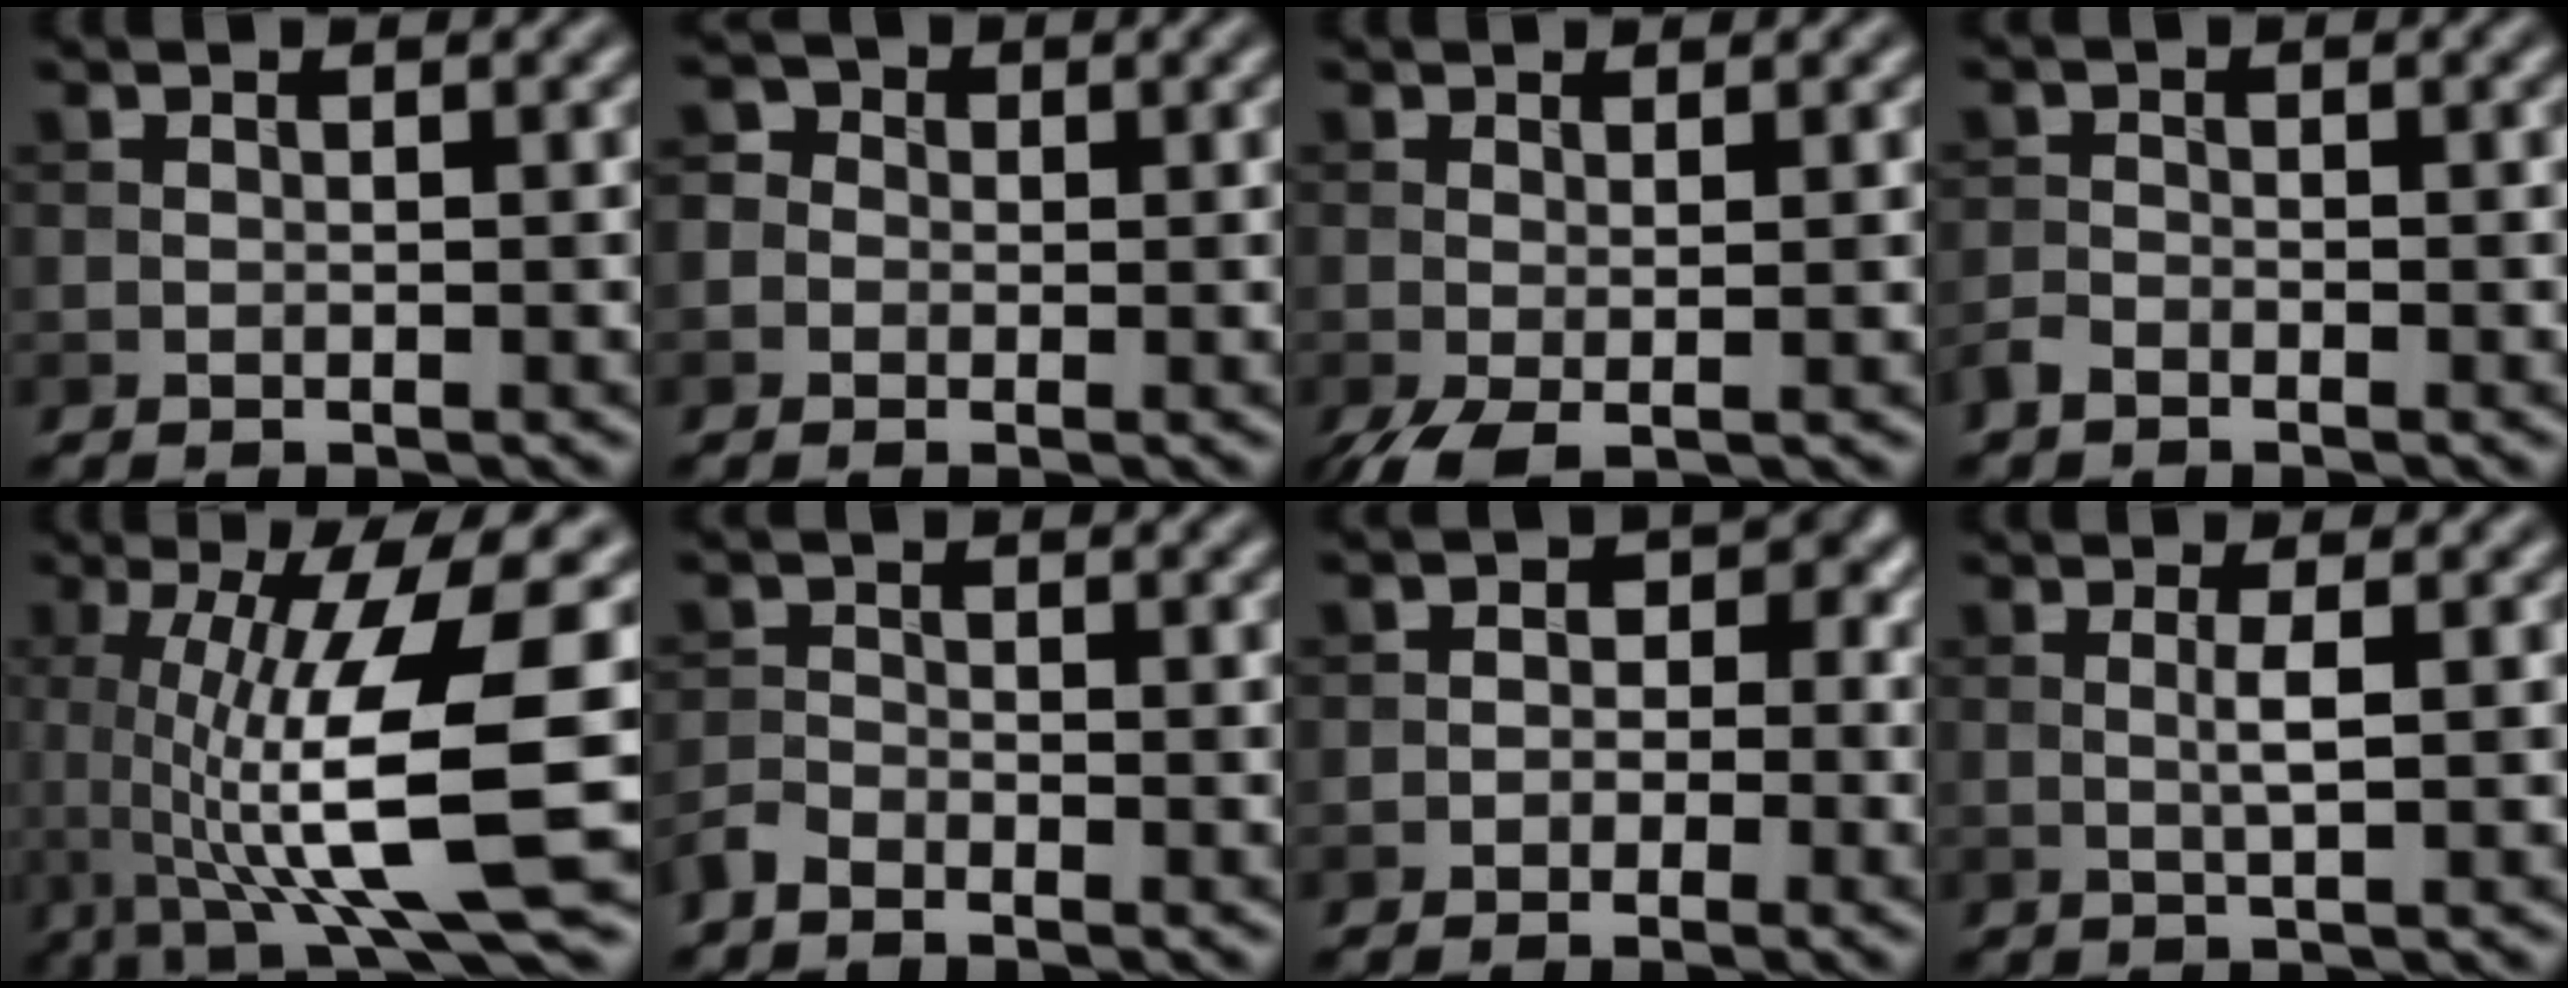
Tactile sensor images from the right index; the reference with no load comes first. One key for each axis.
{"total": 2.8, "fx": 0.3, "fy": 2.6, "fz": 0.9, "tx": 0.007, "ty": 0.009, "tz": -0.021}
{"total": 2.2, "fx": -0.7, "fy": 0.5, "fz": 2.1, "tx": -0.048, "ty": -0.005, "tz": -0.018}
{"total": 1.4, "fx": -1.1, "fy": 0.7, "fz": 0.4, "tx": -0.005, "ty": 0.002, "tz": -0.027}
{"total": 11.5, "fx": -0.2, "fy": 2.5, "fz": 11.2, "tx": -0.171, "ty": -0.010, "tz": 0.000}
{"total": 1.7, "fx": -1.5, "fy": 0.6, "fz": 0.5, "tx": -0.010, "ty": 0.002, "tz": -0.038}
{"total": 3.4, "fx": -0.3, "fy": 3.0, "fz": 1.4, "tx": 0.015, "ty": 0.009, "tz": -0.031}
{"total": 1.5, "fx": 0.2, "fy": 0.1, "fz": 1.5, "tx": -0.031, "ty": 0.004, "tz": 0.001}